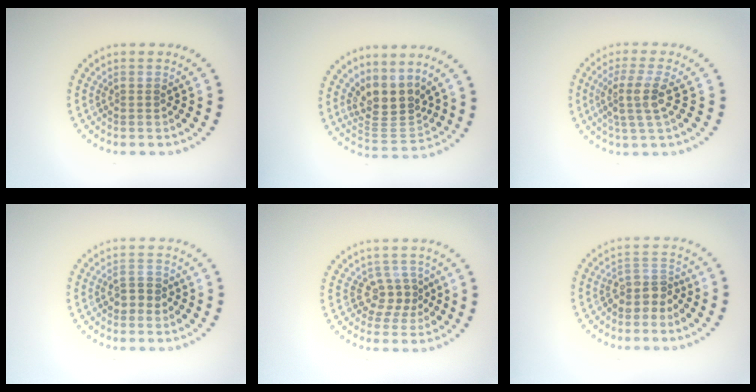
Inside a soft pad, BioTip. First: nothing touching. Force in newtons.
{"total": 3.9, "press": 3.0, "slide": 2.4}
{"total": 3.5, "press": 2.7, "slide": 2.2}
{"total": 2.0, "press": 1.9, "slide": 0.4}
{"total": 2.4, "press": 1.9, "slide": 1.5}
{"total": 2.6, "press": 2.0, "slide": 1.6}